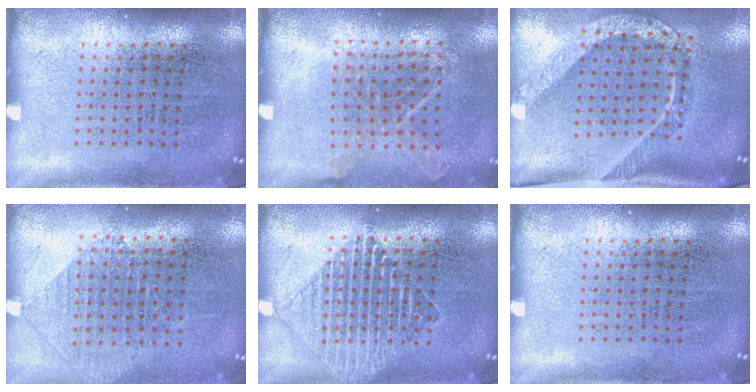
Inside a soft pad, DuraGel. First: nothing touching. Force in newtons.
{"total": 1.1, "press": 1.0, "slide": 0.5}
{"total": 2.3, "press": 1.5, "slide": 1.7}
{"total": 0.9, "press": 0.9, "slide": 0.2}
{"total": 1.5, "press": 1.5, "slide": 0.3}
{"total": 0.0}